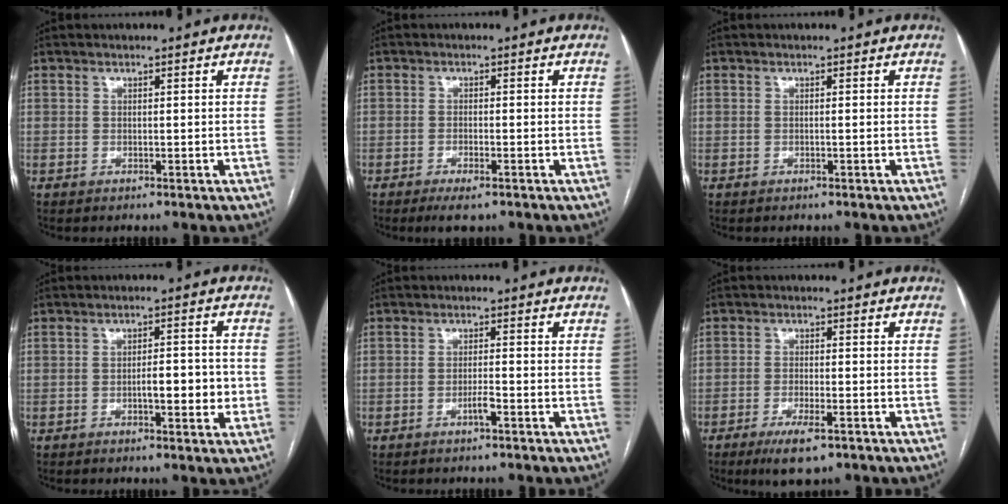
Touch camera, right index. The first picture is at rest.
{"total": 3.5, "force": [-2.3, 0.7, 2.6], "torque": [-0.047, -0.006, -0.036]}
{"total": 0.0}
{"total": 5.6, "force": [-1.1, 1.6, 5.3], "torque": [-0.076, 0.008, -0.013]}
{"total": 2.0, "force": [-1.1, 0.0, 1.7], "torque": [-0.031, -0.001, -0.019]}
{"total": 5.9, "force": [-3.6, 1.3, 4.6], "torque": [-0.086, -0.011, -0.055]}